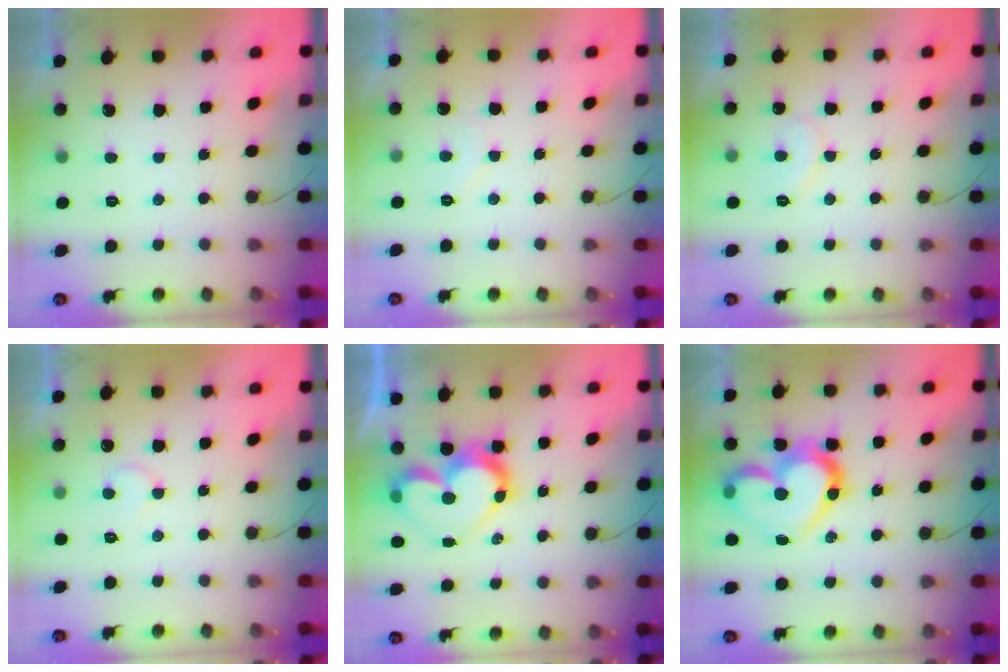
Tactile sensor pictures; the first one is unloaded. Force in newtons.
{"total": 4.8, "press": 4.8, "slide": 0.3}
{"total": 7.6, "press": 7.6, "slide": 0.6}
{"total": 5.4, "press": 5.4, "slide": 0.5}
{"total": 12.9, "press": 12.9, "slide": 1.5}
{"total": 17.6, "press": 17.5, "slide": 1.6}